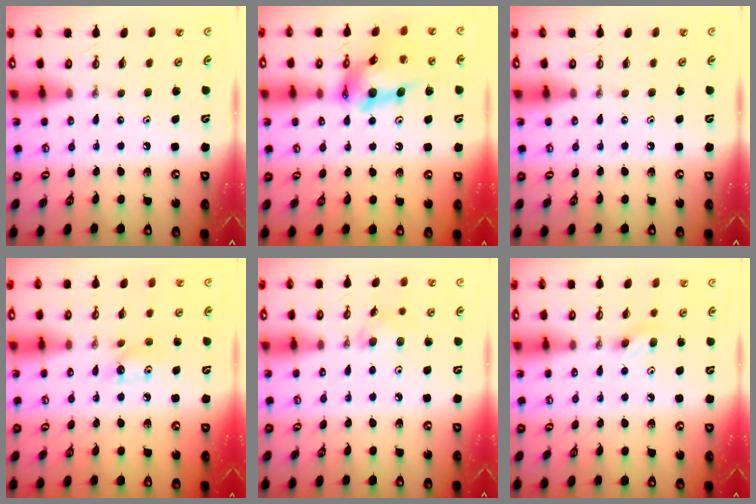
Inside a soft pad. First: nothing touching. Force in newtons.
{"total": 15.1, "press": 15.0, "slide": 1.4}
{"total": 0.0}
{"total": 5.7, "press": 5.6, "slide": 0.5}
{"total": 6.3, "press": 4.7, "slide": 4.3}
{"total": 5.7, "press": 5.4, "slide": 1.7}